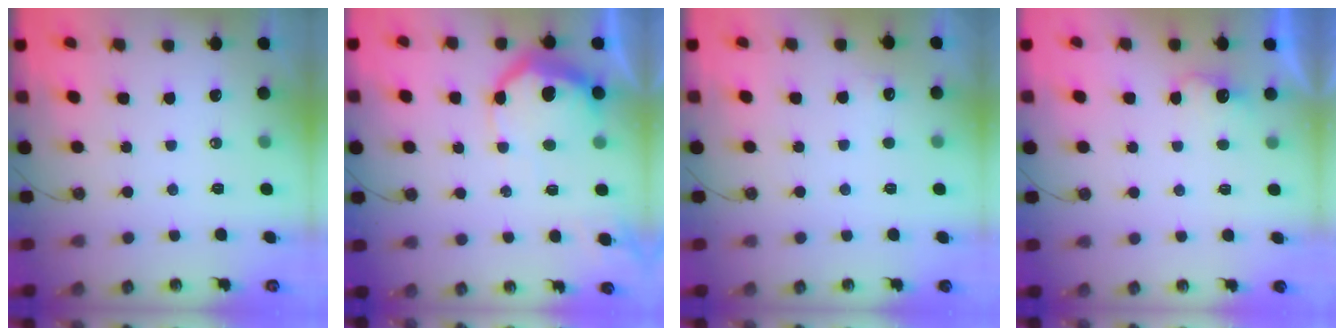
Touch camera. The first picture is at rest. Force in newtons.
{"total": 12.6, "press": 12.6, "slide": 0.9}
{"total": 5.1, "press": 4.9, "slide": 1.1}
{"total": 2.5, "press": 2.4, "slide": 0.7}